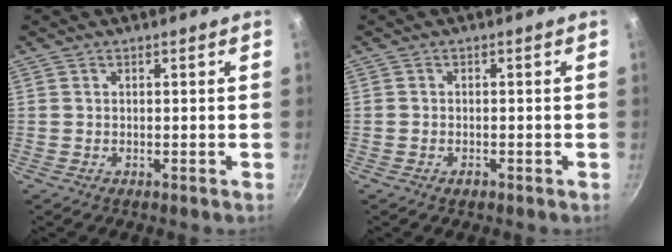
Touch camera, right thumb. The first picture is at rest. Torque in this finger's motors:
{"motor_torque": [0.15, 0.43, -0.21, 0.07, 0.02]}